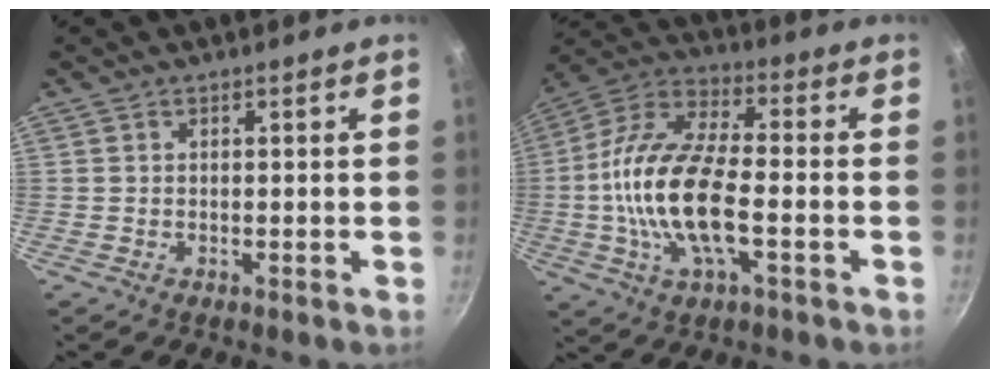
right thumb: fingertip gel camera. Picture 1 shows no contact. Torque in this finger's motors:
{"motor_torque": [0.37, 1.24, 1.97, -0.80, 0.68]}